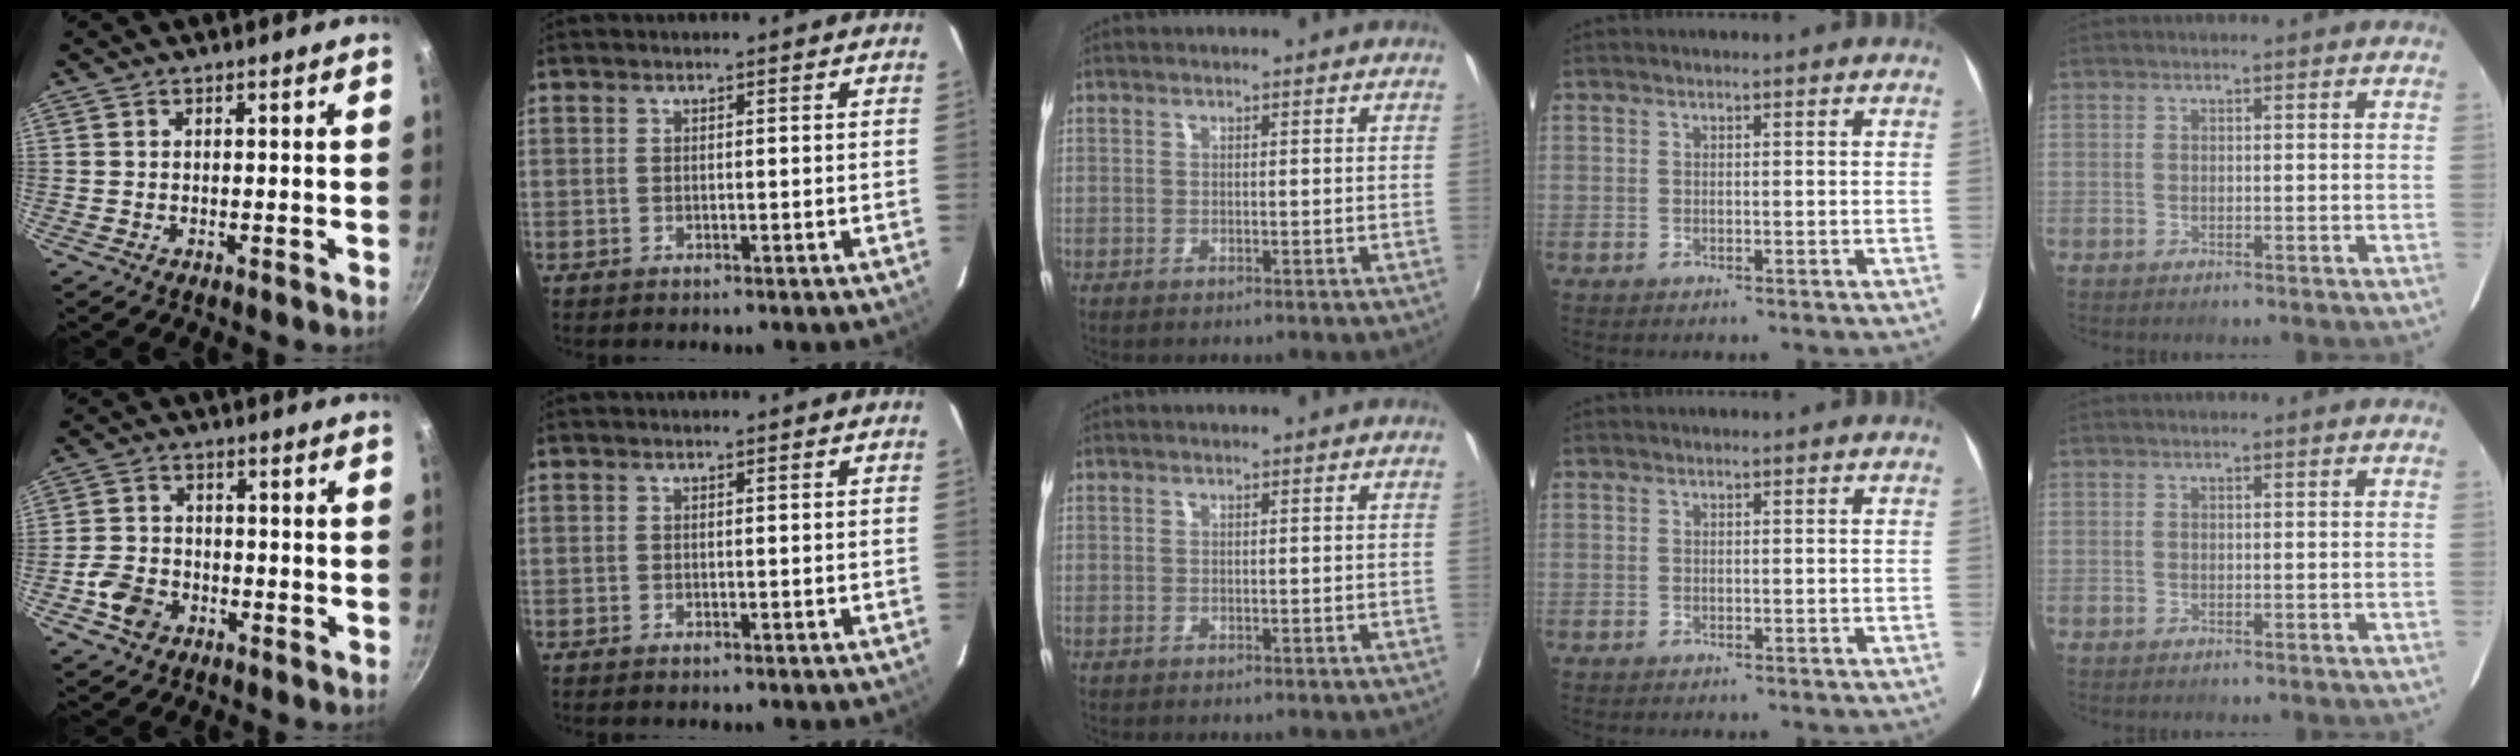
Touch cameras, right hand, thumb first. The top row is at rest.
{"thumb": {"total": 6.6, "force": [-2.8, 5.1, 3.1], "torque": [-0.051, 0.025, -0.058]}}